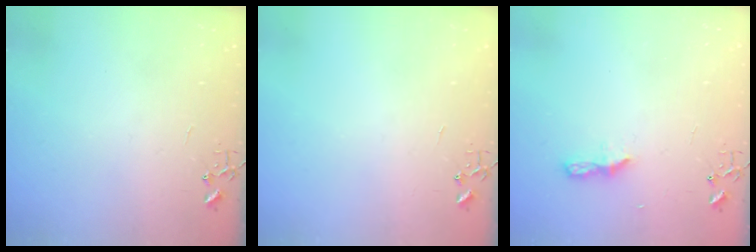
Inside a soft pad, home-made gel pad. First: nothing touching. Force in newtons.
{"total": 0.0}
{"total": 5.9, "press": 5.8, "slide": 0.7}